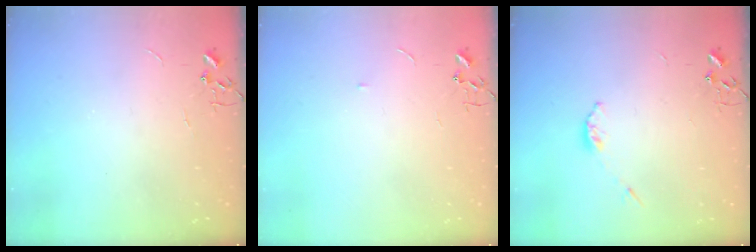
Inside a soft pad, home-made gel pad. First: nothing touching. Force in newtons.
{"total": 3.4, "press": 3.4, "slide": 0.4}
{"total": 3.4, "press": 3.4, "slide": 0.4}